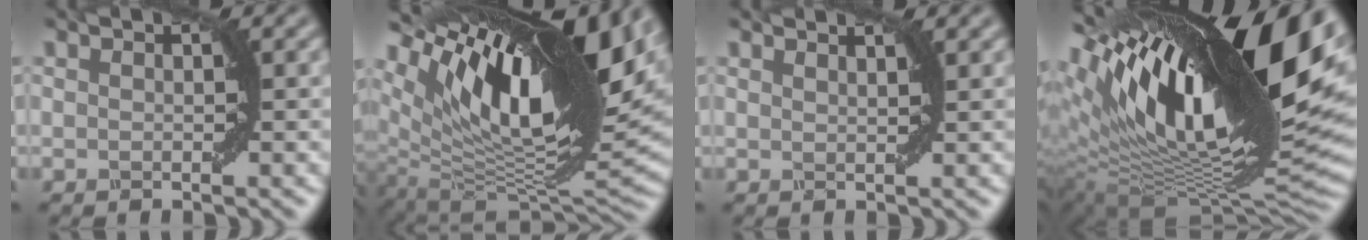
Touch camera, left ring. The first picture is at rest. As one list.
[{"total": 16.1, "force": [6.2, 6.8, 13.1], "torque": [-0.227, 0.012, 0.105]}, {"total": 1.6, "force": [1.4, 0.4, 0.7], "torque": [-0.001, -0.001, 0.012]}, {"total": 19.2, "force": [7.1, 7.0, 16.4], "torque": [-0.280, 0.023, 0.120]}]